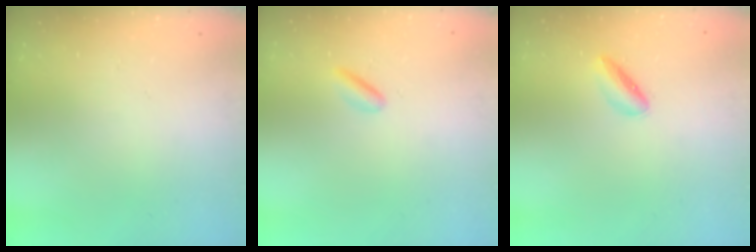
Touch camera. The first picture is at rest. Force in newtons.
{"total": 2.2, "press": 2.1, "slide": 0.5}
{"total": 2.5, "press": 2.4, "slide": 0.3}